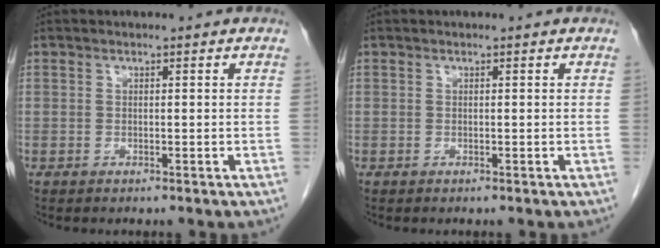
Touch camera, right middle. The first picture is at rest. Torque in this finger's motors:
{"motor_torque": [-0.15, -0.24, -0.02, -0.01]}